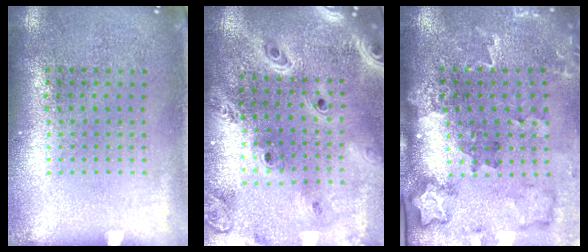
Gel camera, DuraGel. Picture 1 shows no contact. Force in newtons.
{"total": 3.3, "press": 2.7, "slide": 2.0}
{"total": 1.9, "press": 1.8, "slide": 0.4}